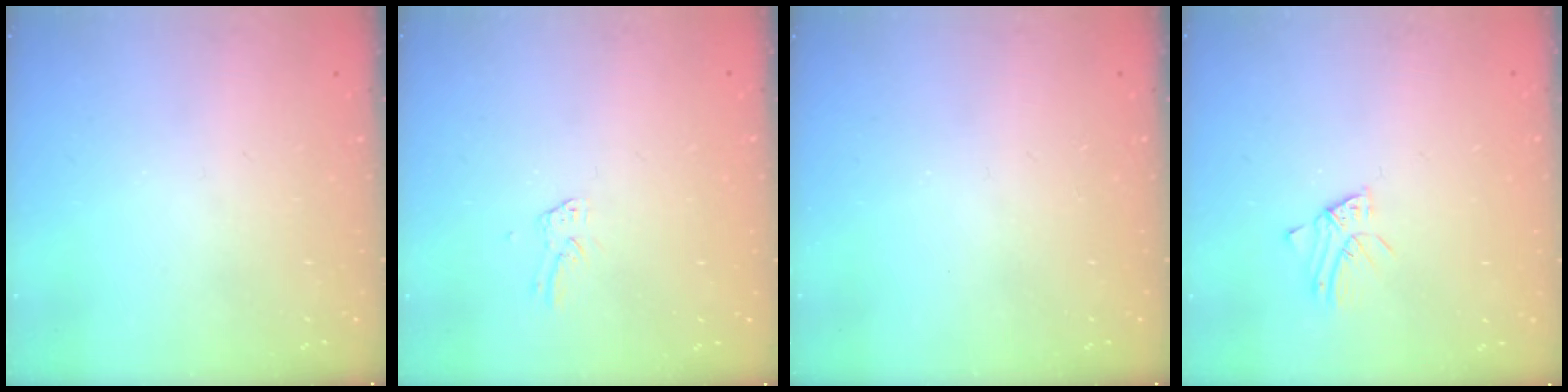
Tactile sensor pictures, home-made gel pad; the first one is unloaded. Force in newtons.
{"total": 1.9, "press": 1.9, "slide": 0.1}
{"total": 0.0}
{"total": 1.8, "press": 1.7, "slide": 0.2}